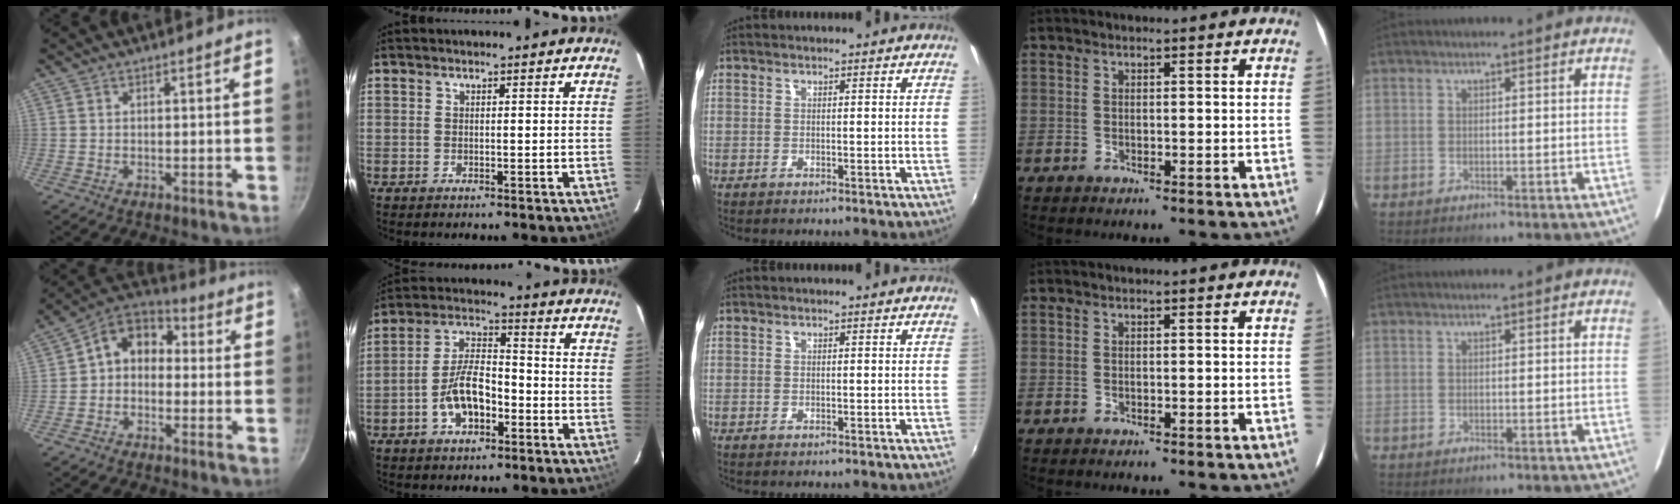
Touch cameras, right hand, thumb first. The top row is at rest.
{"thumb": {"total": 9.6, "force": [0.2, 7.5, 6.1], "torque": [-0.074, 0.041, -0.024]}, "index": {"total": 9.1, "force": [-3.9, 4.4, 7.0], "torque": [-0.139, 0.016, -0.063]}}